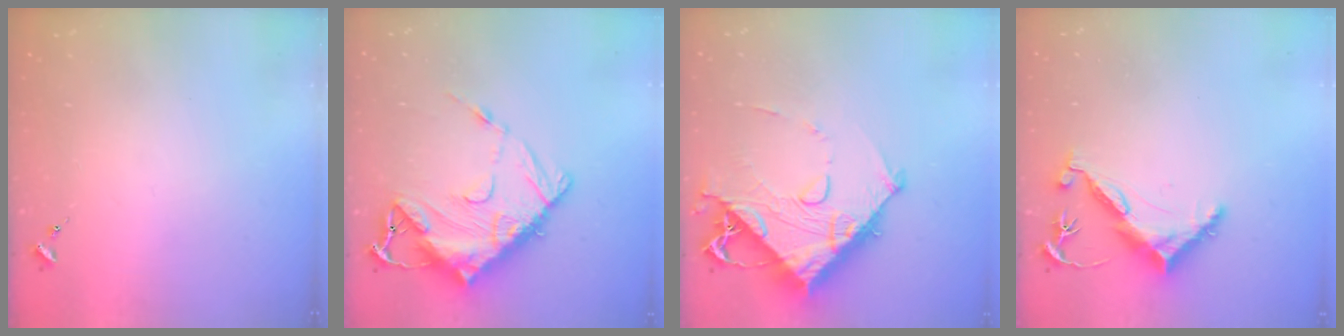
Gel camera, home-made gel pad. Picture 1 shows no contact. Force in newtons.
{"total": 18.7, "press": 18.6, "slide": 1.9}
{"total": 14.7, "press": 14.6, "slide": 1.5}
{"total": 11.7, "press": 11.7, "slide": 1.0}